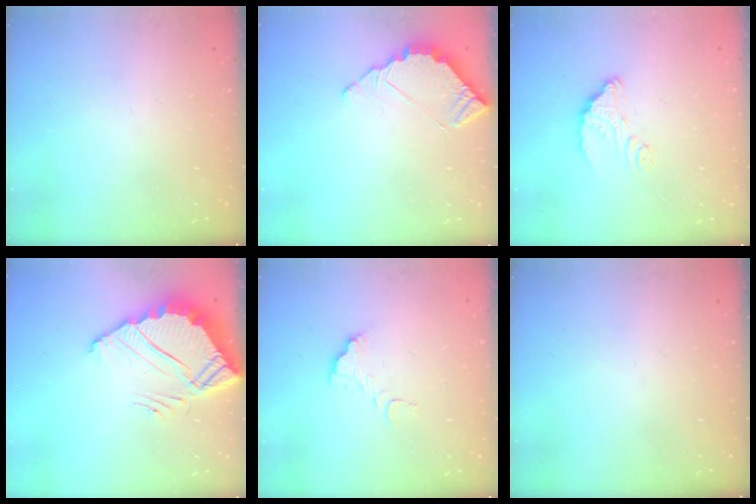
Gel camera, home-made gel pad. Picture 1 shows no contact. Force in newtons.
{"total": 4.0, "press": 4.0, "slide": 0.3}
{"total": 7.4, "press": 7.4, "slide": 0.6}
{"total": 8.5, "press": 8.5, "slide": 0.5}
{"total": 5.6, "press": 5.6, "slide": 0.3}
{"total": 0.0}